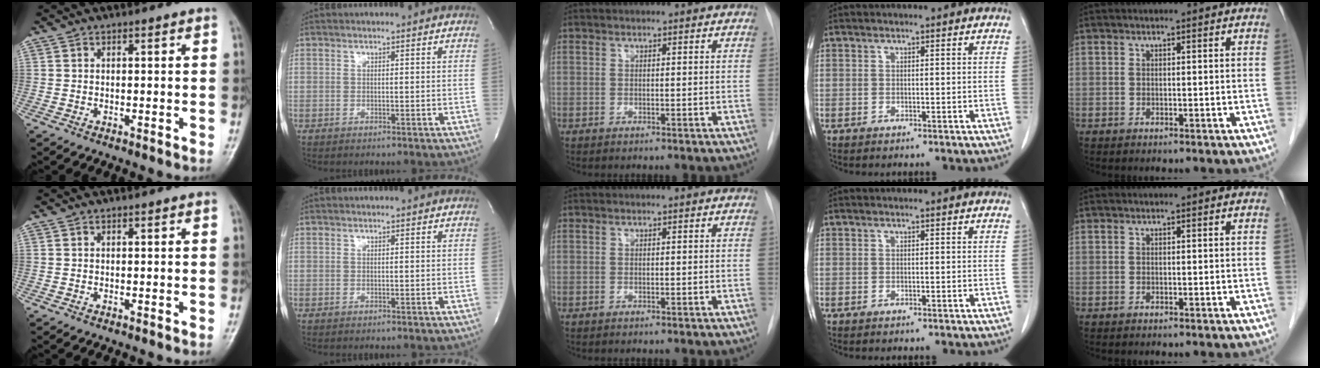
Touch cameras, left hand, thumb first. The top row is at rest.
{}